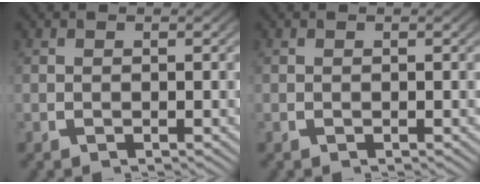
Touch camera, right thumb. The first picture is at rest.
{"total": 0.0}